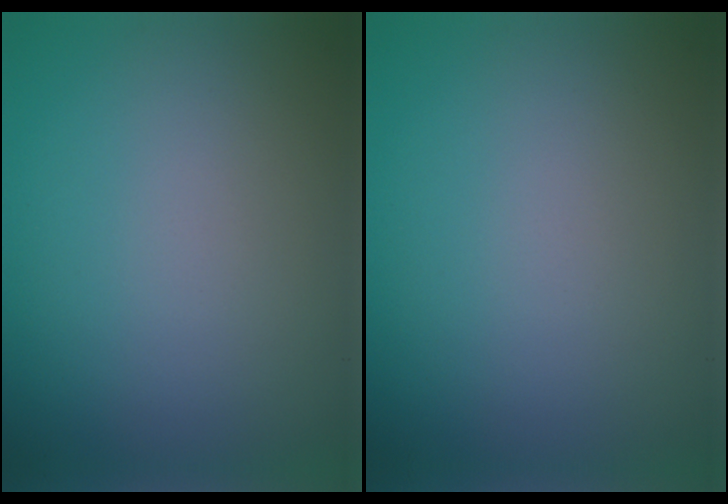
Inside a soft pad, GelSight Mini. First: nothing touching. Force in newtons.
{"total": 0.0}